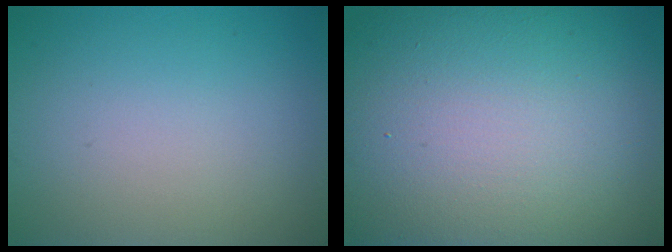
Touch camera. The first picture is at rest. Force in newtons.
{"total": 20.5, "press": 20.5, "slide": 1.3}